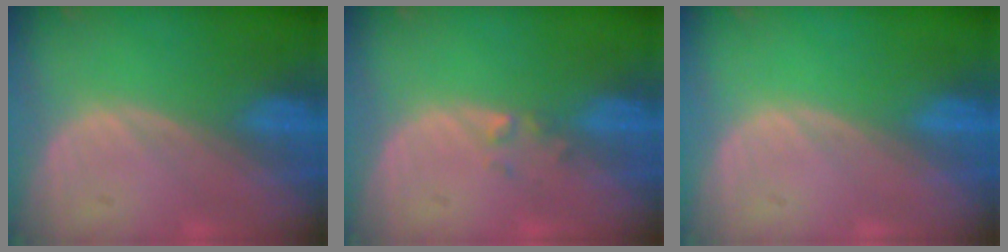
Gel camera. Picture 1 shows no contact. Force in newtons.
{"total": 1.3, "press": 1.0, "slide": 0.8}
{"total": 0.0}